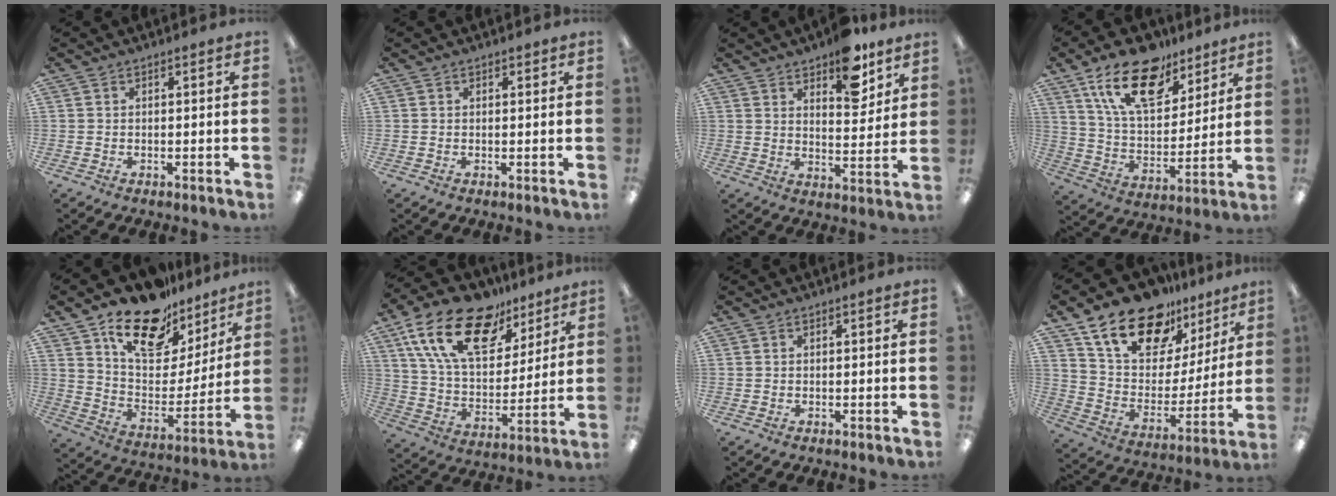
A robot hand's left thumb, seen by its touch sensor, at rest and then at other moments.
{"total": 0.6, "force": [0.4, 0.4, 0.1], "torque": [0.006, -0.002, 0.005]}
{"total": 12.4, "force": [8.7, 5.9, 6.7], "torque": [-0.068, -0.051, 0.147]}
{"total": 19.3, "force": [12.3, 9.8, 11.2], "torque": [-0.190, -0.052, 0.216]}
{"total": 18.4, "force": [13.3, 9.6, 8.3], "torque": [-0.141, -0.087, 0.235]}
{"total": 21.7, "force": [12.8, 11.2, 13.4], "torque": [-0.253, -0.056, 0.230]}
{"total": 0.0}
{"total": 20.0, "force": [14.5, 10.4, 9.1], "torque": [-0.167, -0.089, 0.261]}